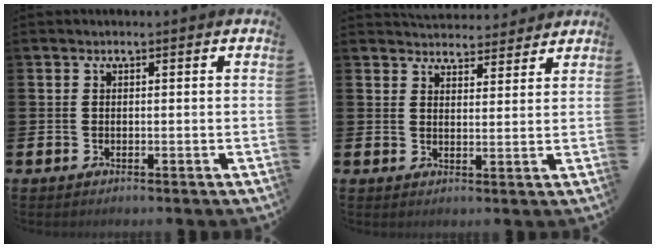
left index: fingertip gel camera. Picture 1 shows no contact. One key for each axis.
{"total": 4.2, "fx": 4.1, "fy": 1.0, "fz": -0.1, "tx": 0.006, "ty": -0.026, "tz": 0.072}